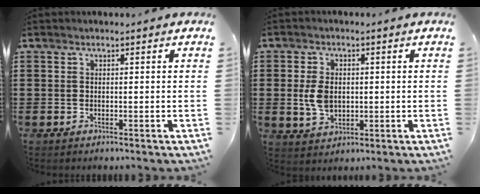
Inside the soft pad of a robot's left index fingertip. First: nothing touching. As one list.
[{"total": 5.2, "force": [0.2, 3.5, 3.9], "torque": [-0.101, 0.002, -0.002]}]